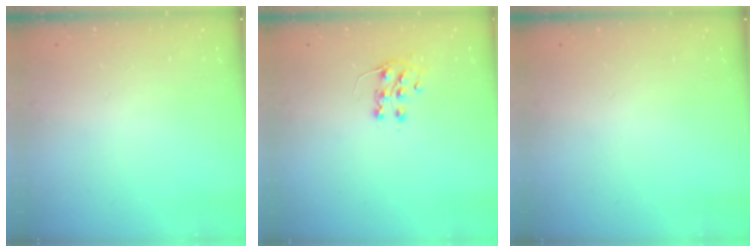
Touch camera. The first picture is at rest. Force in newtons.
{"total": 7.3, "press": 7.3, "slide": 0.5}
{"total": 0.0}